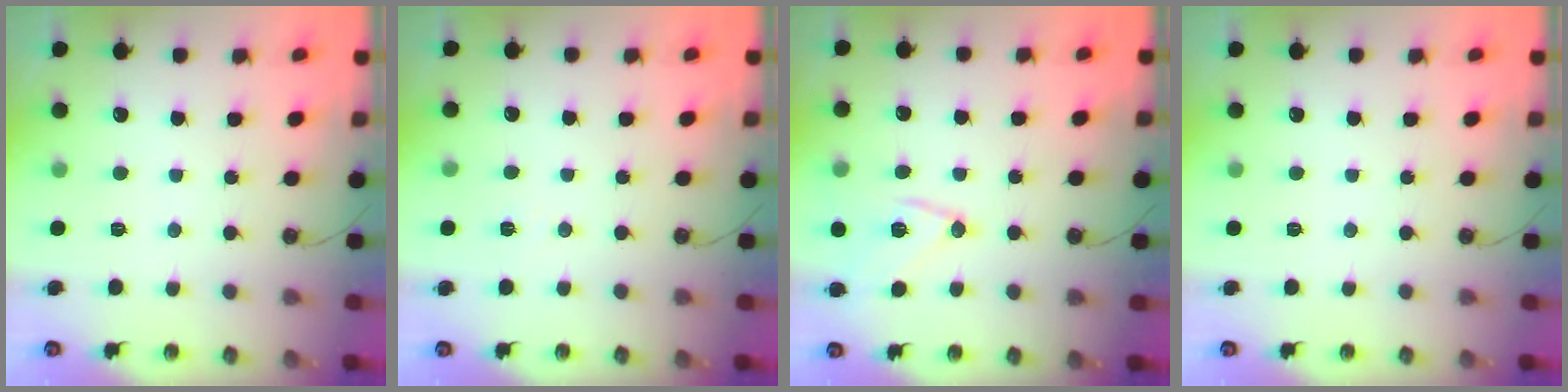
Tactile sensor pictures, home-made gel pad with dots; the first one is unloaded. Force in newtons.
{"total": 5.0, "press": 2.2, "slide": 4.4}
{"total": 11.6, "press": 11.4, "slide": 1.6}
{"total": 0.0}